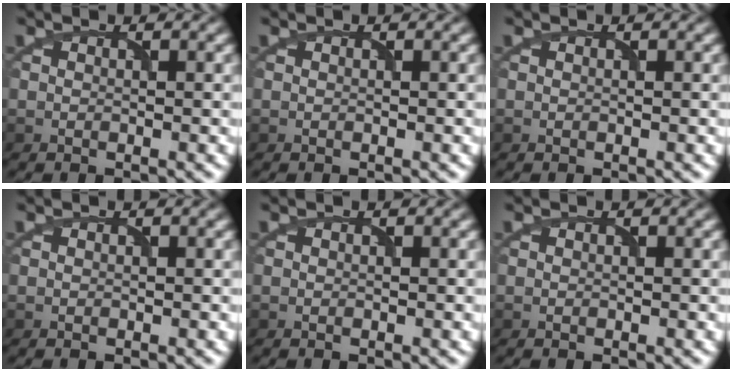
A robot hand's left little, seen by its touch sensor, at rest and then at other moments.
{"total": 0.0}
{"total": 0.0}
{"total": 0.0}
{"total": 0.0}
{"total": 0.0}